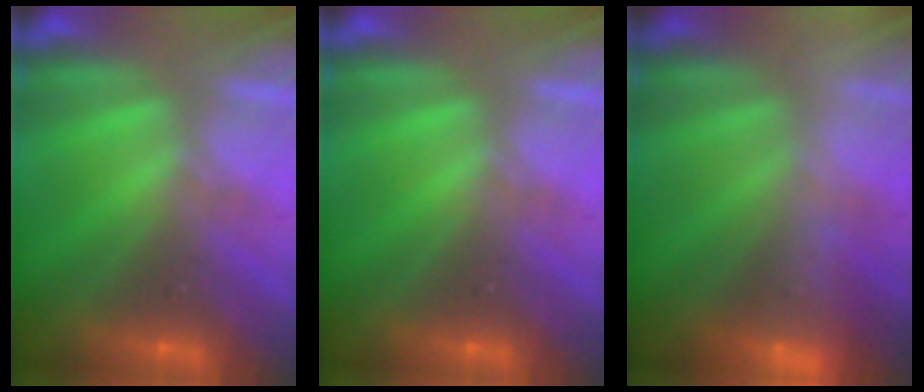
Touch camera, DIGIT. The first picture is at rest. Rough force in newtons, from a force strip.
{"total": 0.0}
{"total": 2.2}